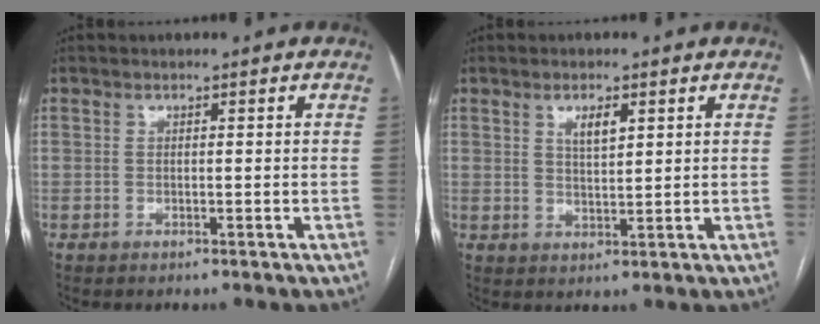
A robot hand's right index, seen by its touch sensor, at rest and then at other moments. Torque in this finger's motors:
{"motor_torque": [0.09, 0.07, 0.04, 0.04]}